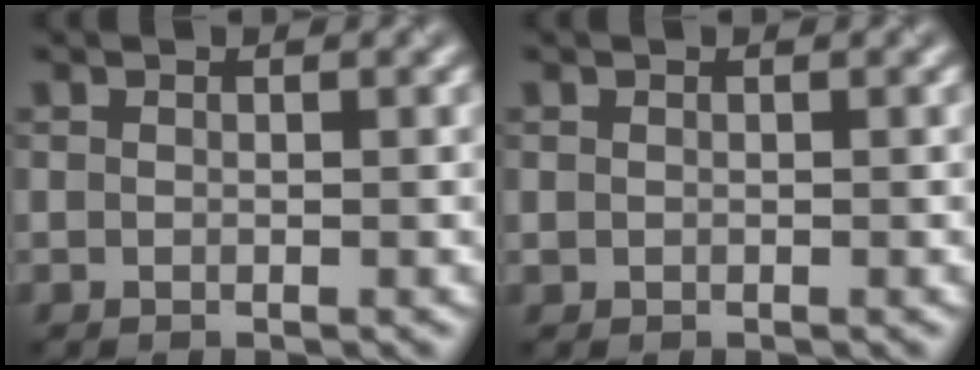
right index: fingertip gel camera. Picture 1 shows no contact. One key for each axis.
{"total": 0.0}